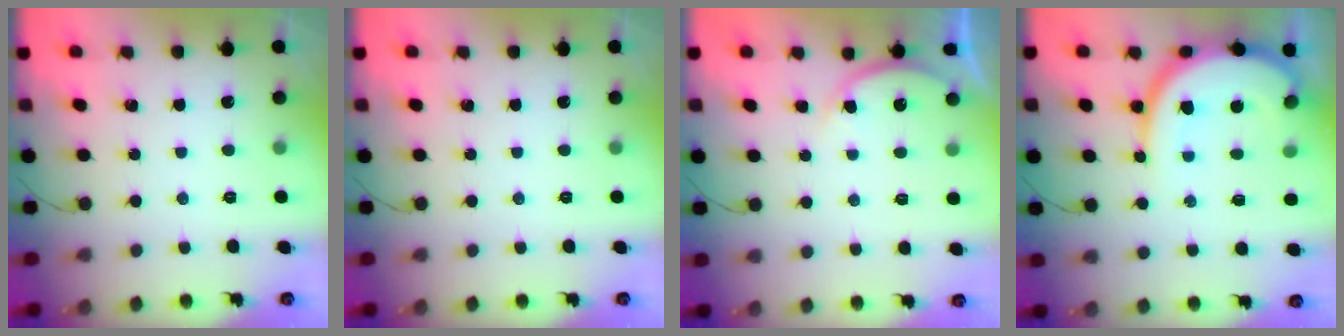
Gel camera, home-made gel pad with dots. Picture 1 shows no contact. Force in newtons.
{"total": 0.0}
{"total": 4.1, "press": 4.0, "slide": 0.6}
{"total": 13.2, "press": 13.1, "slide": 1.5}